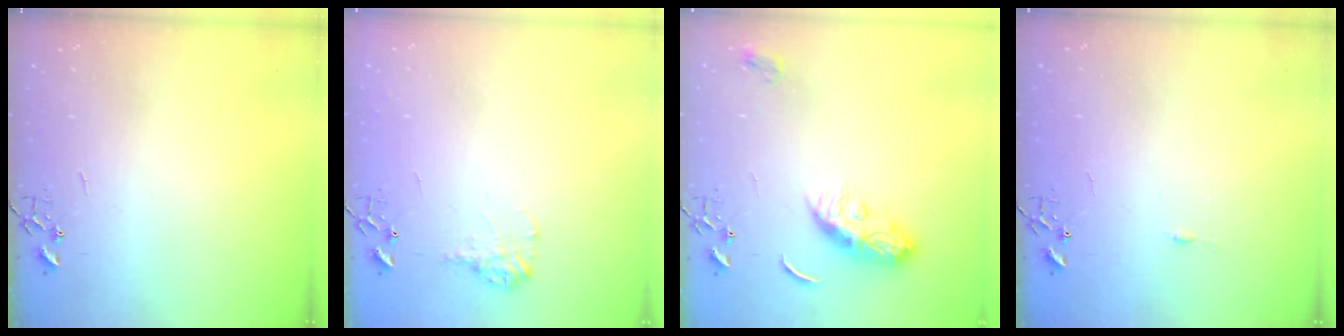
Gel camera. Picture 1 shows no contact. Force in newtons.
{"total": 9.3, "press": 9.3, "slide": 0.3}
{"total": 10.9, "press": 10.9, "slide": 0.7}
{"total": 3.3, "press": 3.3, "slide": 0.4}